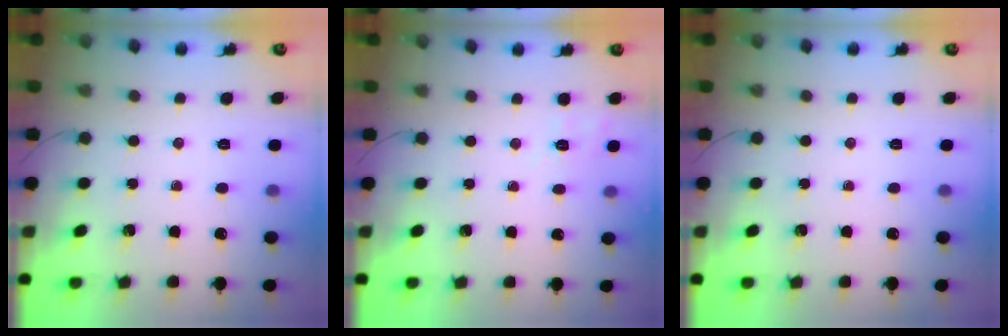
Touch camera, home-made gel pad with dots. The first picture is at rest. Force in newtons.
{"total": 3.3, "press": 2.7, "slide": 1.9}
{"total": 0.0}